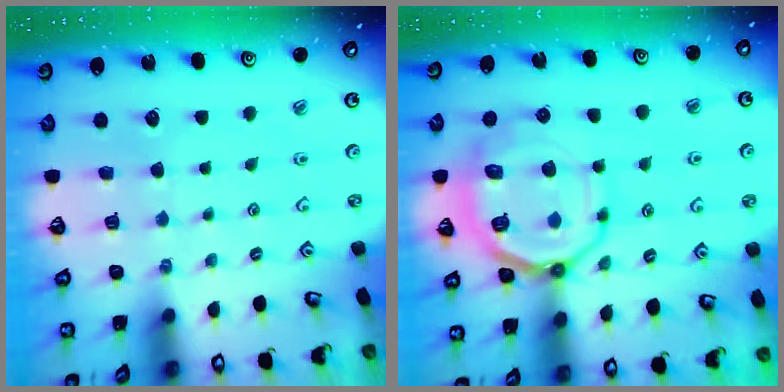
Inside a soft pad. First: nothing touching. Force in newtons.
{"total": 16.0, "press": 15.9, "slide": 2.0}